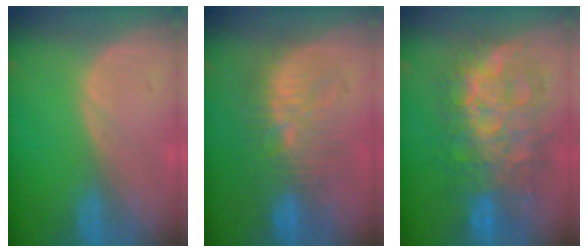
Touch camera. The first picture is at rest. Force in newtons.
{"total": 9.2, "press": 8.9, "slide": 2.1}
{"total": 12.4, "press": 12.4, "slide": 1.2}